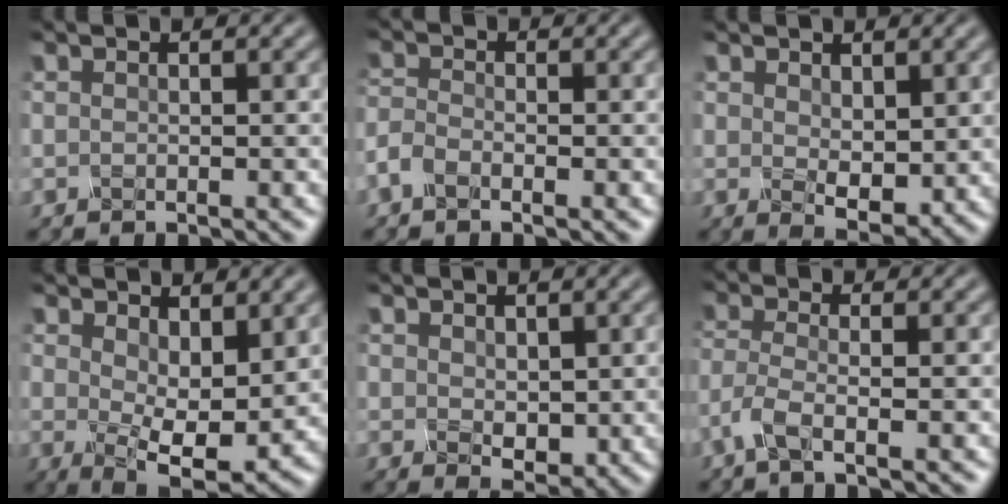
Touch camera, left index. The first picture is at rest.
{"total": 1.5, "force": [-1.4, 0.2, 0.2], "torque": [-0.027, 0.000, -0.023]}
{"total": 2.1, "force": [1.0, 0.7, 1.7], "torque": [-0.042, -0.006, 0.041]}
{"total": 7.0, "force": [0.9, 3.0, 6.3], "torque": [-0.116, -0.013, 0.034]}
{"total": 1.2, "force": [0.6, 0.7, 0.8], "torque": [-0.030, -0.004, 0.035]}
{"total": 2.3, "force": [-1.7, 0.2, 1.5], "torque": [-0.053, -0.005, -0.030]}